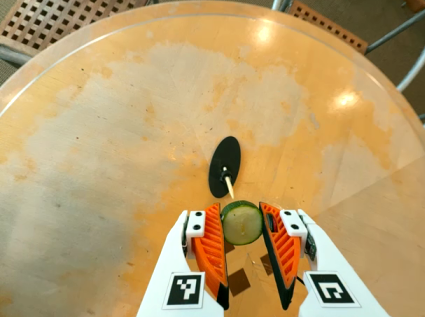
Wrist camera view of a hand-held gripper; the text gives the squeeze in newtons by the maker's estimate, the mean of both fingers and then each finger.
{"total": 9.2, "left": 9.0, "right": 9.5}